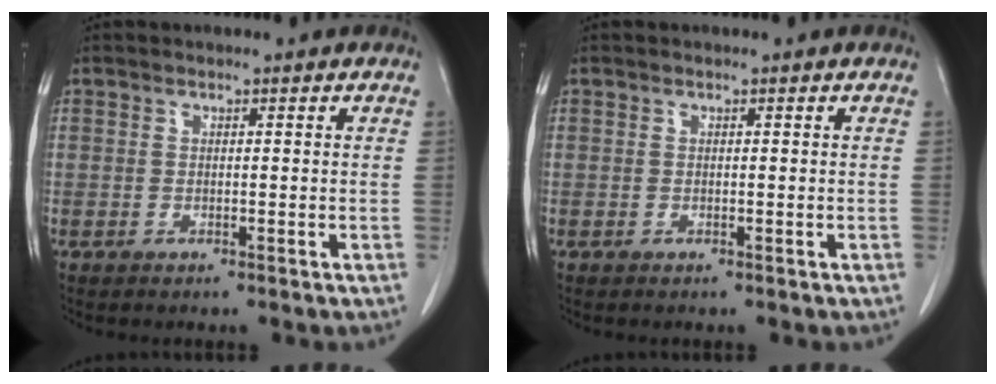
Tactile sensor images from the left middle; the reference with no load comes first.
{"total": 0.0}